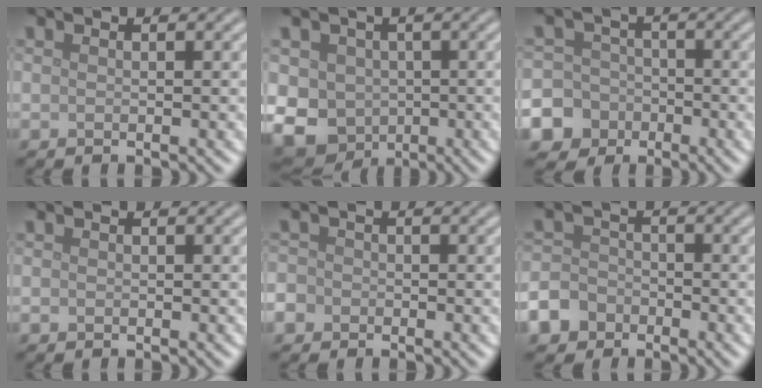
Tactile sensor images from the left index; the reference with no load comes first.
{"total": 8.7, "force": [-1.5, 7.7, 3.9], "torque": [-0.065, -0.009, -0.046]}
{"total": 9.4, "force": [-4.4, 8.2, 1.3], "torque": [-0.039, -0.025, -0.103]}
{"total": 0.0}
{"total": 2.6, "force": [-1.2, 2.1, 0.6], "torque": [-0.003, 0.002, -0.029]}
{"total": 5.1, "force": [-3.3, 3.6, 1.2], "torque": [-0.010, -0.011, -0.065]}